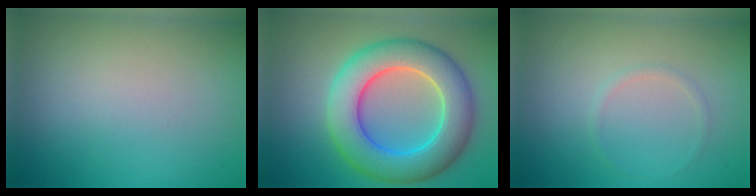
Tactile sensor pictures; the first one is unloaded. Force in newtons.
{"total": 9.3, "press": 9.3, "slide": 0.5}
{"total": 0.7, "press": 0.7, "slide": 0.1}